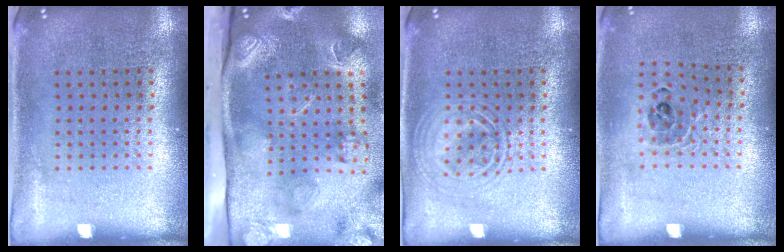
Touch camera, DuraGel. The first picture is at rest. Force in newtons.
{"total": 4.3, "press": 3.2, "slide": 2.8}
{"total": 2.4, "press": 2.4, "slide": 0.3}
{"total": 0.9, "press": 0.9, "slide": 0.1}